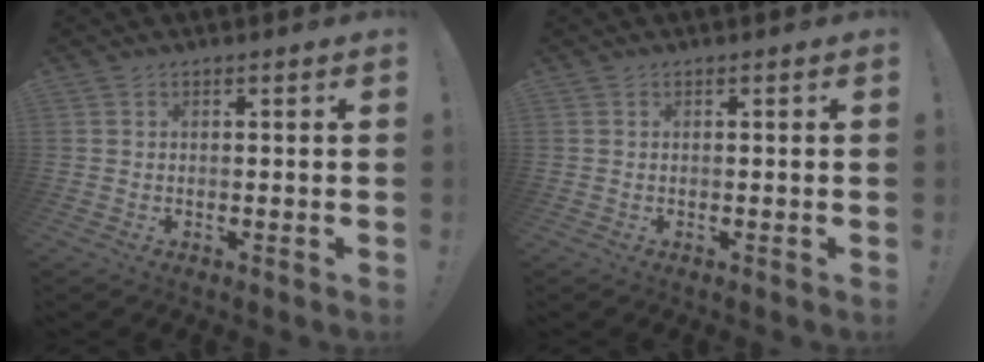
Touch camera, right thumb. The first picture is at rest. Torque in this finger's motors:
{"motor_torque": [-0.03, 0.03, 0.00, 0.00, 0.00]}